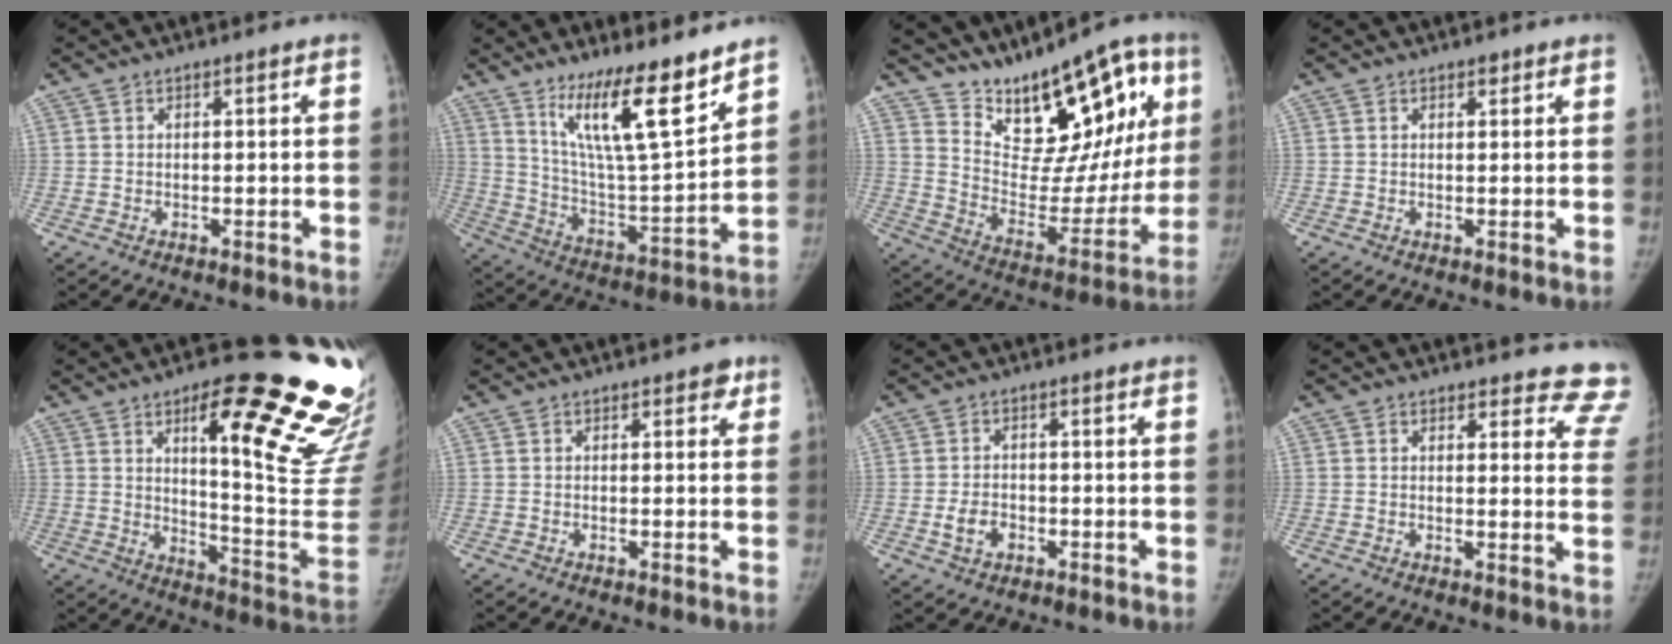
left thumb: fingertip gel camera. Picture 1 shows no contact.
{"total": 17.5, "force": [12.2, 3.1, 12.1], "torque": [-0.179, -0.088, 0.220]}
{"total": 22.2, "force": [13.2, 9.8, 14.9], "torque": [-0.152, -0.060, 0.216]}
{"total": 1.0, "force": [0.7, 0.5, 0.4], "torque": [-0.002, -0.004, 0.008]}
{"total": 29.7, "force": [13.9, 7.8, 25.1], "torque": [-0.226, -0.051, 0.206]}
{"total": 1.7, "force": [0.9, 1.1, 0.9], "torque": [0.008, 0.000, 0.005]}
{"total": 3.9, "force": [-1.3, 2.8, 2.4], "torque": [-0.039, 0.011, -0.021]}
{"total": 11.4, "force": [10.9, 3.4, 0.4], "torque": [0.055, -0.093, 0.079]}